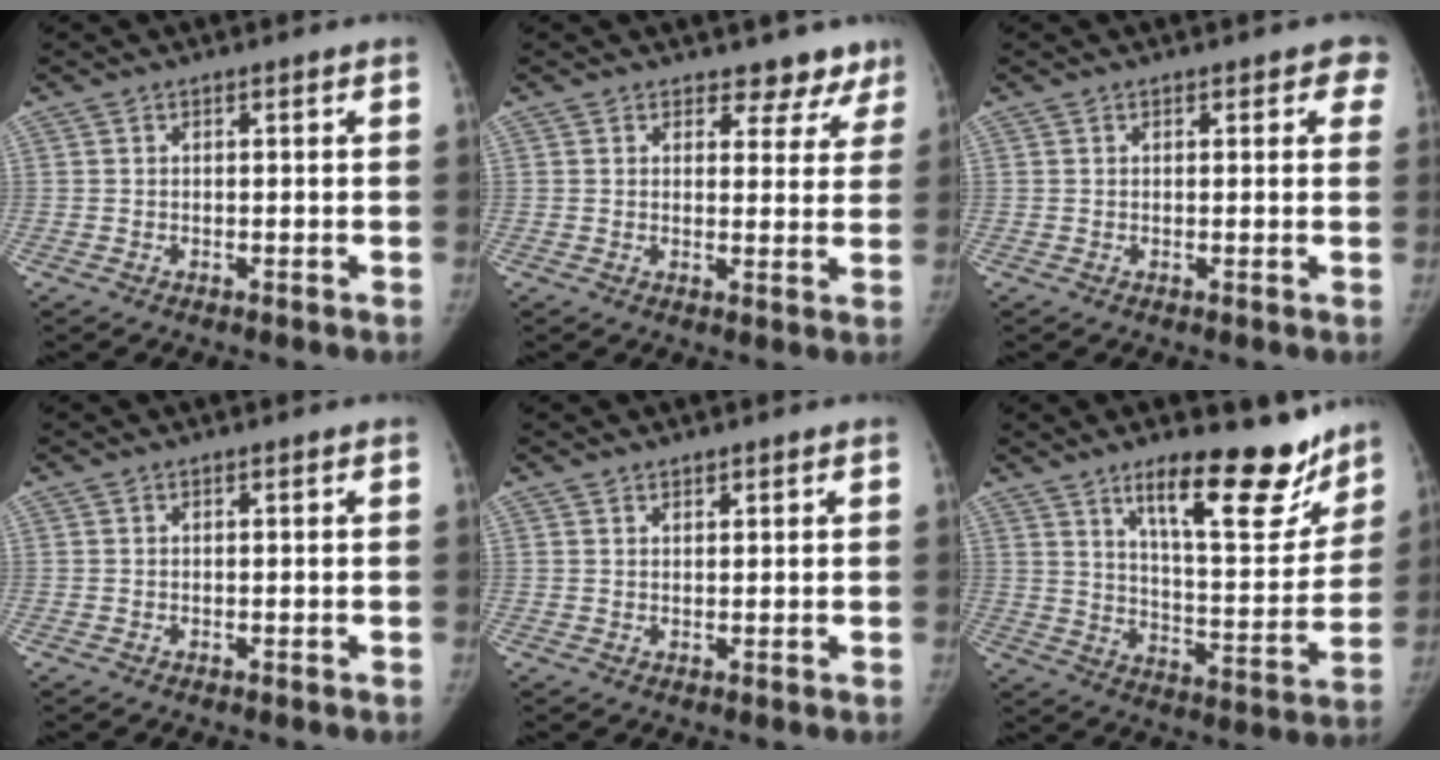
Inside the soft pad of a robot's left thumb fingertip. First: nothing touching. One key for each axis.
{"total": 6.0, "fx": 5.0, "fy": 3.3, "fz": 0.6, "tx": 0.034, "ty": -0.029, "tz": 0.046}
{"total": 2.9, "fx": 1.7, "fy": 1.6, "fz": 1.7, "tx": 0.013, "ty": 0.000, "tz": 0.010}
{"total": 0.0}
{"total": 1.0, "fx": 0.9, "fy": 0.4, "fz": 0.3, "tx": 0.003, "ty": -0.005, "tz": 0.013}
{"total": 19.8, "fx": 13.5, "fy": 6.2, "fz": 13.0, "tx": -0.135, "ty": -0.092, "tz": 0.209}